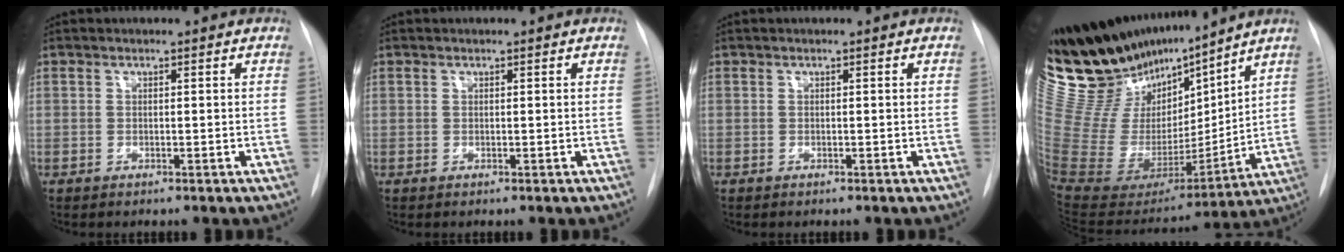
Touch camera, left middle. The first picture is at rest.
{"total": 0.0}
{"total": 0.0}
{"total": 25.0, "force": [21.5, 6.6, 11.0], "torque": [-0.189, -0.015, 0.391]}